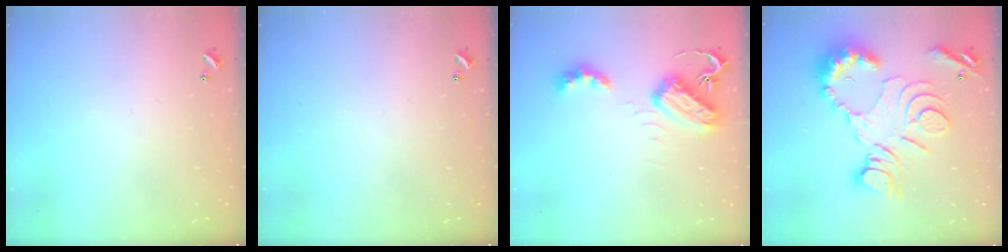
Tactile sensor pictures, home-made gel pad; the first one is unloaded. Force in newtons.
{"total": 0.0}
{"total": 7.7, "press": 7.6, "slide": 0.5}
{"total": 18.4, "press": 18.3, "slide": 1.7}